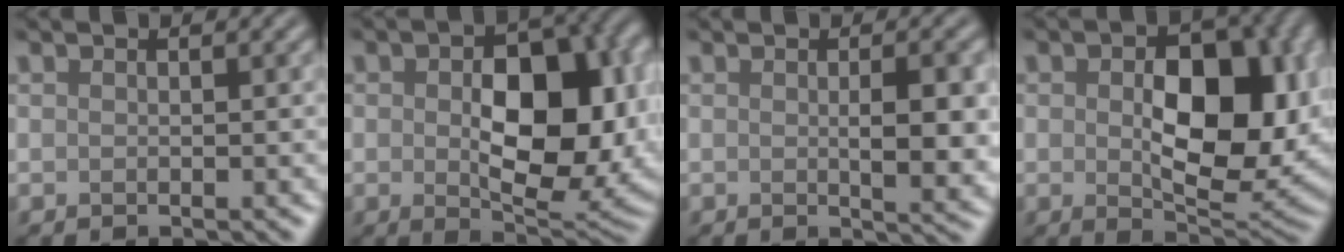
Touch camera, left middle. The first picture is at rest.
{"total": 11.4, "force": [-0.1, 6.4, 9.5], "torque": [-0.137, -0.008, 0.010]}
{"total": 4.4, "force": [0.0, 1.0, 4.3], "torque": [-0.061, -0.003, 0.003]}
{"total": 10.7, "force": [0.3, 6.0, 8.8], "torque": [-0.135, -0.007, 0.013]}